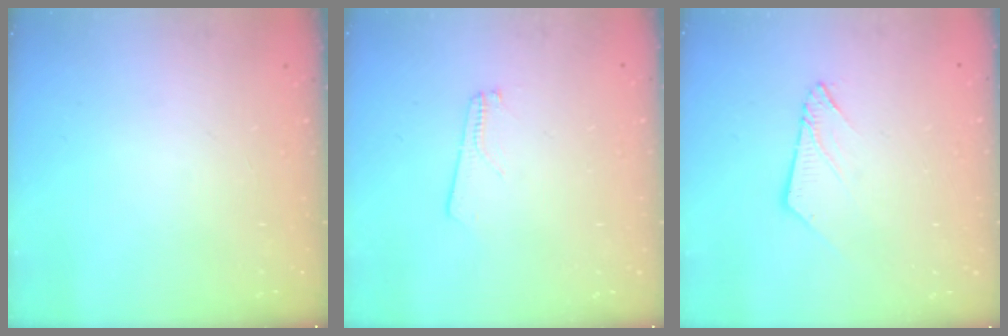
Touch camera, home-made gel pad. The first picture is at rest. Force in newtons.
{"total": 2.8, "press": 2.8, "slide": 0.4}
{"total": 5.3, "press": 5.3, "slide": 0.4}